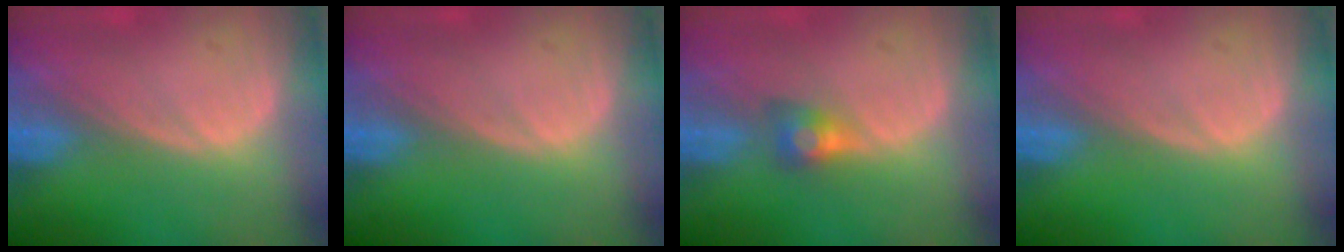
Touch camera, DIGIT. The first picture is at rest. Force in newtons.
{"total": 0.0}
{"total": 3.0, "press": 2.5, "slide": 1.6}
{"total": 0.0}